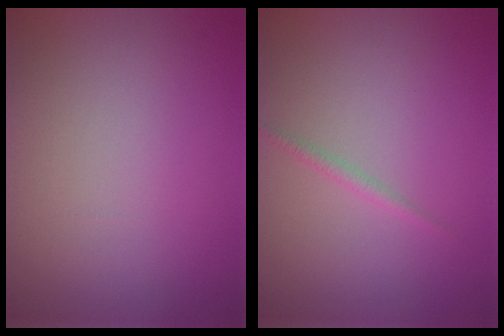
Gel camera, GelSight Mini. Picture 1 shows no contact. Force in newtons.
{"total": 0.8, "press": 0.8, "slide": 0.1}